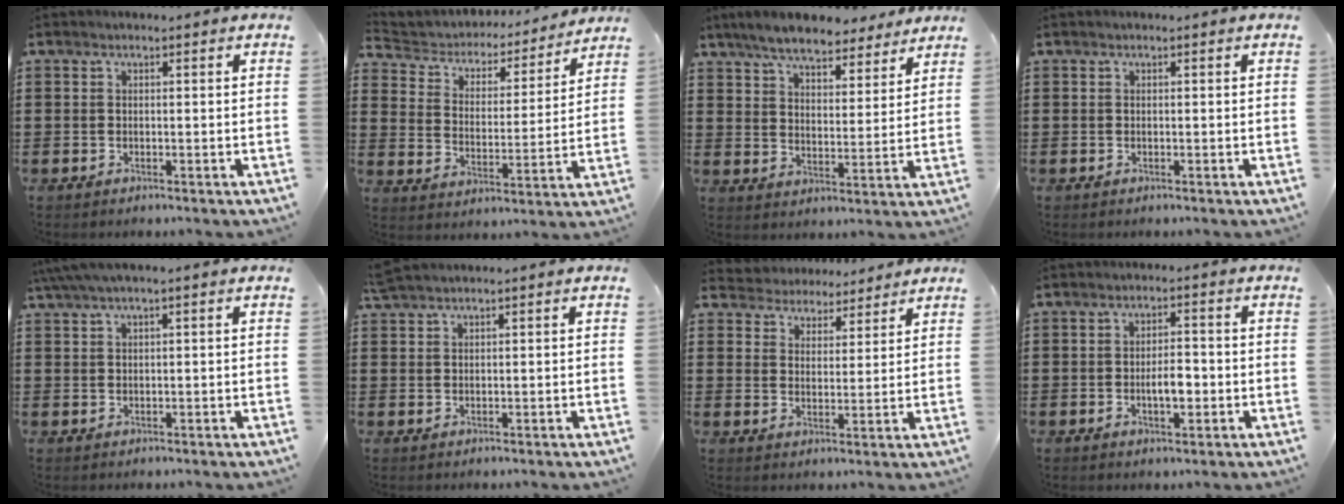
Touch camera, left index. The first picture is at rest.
{"total": 3.6, "force": [3.3, 1.3, 0.3], "torque": [-0.030, -0.026, 0.047]}
{"total": 7.2, "force": [6.6, 1.3, 2.5], "torque": [-0.076, -0.020, 0.119]}
{"total": 0.0}
{"total": 2.2, "force": [0.9, 0.2, 2.0], "torque": [-0.044, -0.003, 0.014]}
{"total": 1.7, "force": [1.5, 0.1, 0.8], "torque": [-0.018, 0.000, 0.028]}
{"total": 3.9, "force": [3.7, 1.1, -0.6], "torque": [-0.010, -0.018, 0.064]}
{"total": 4.0, "force": [-0.7, 1.7, 3.5], "torque": [-0.058, 0.002, -0.017]}